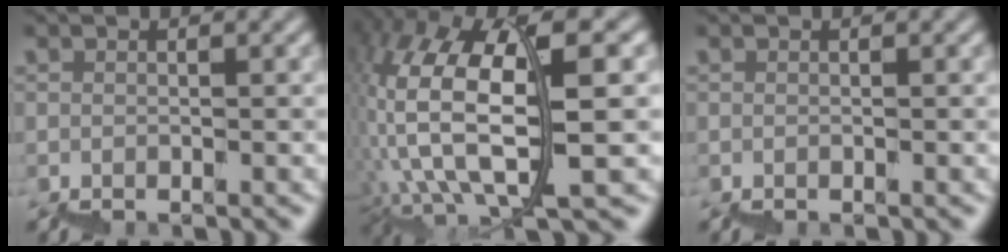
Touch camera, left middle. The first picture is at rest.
{"total": 11.3, "force": [2.4, 4.2, 10.2], "torque": [-0.208, 0.003, 0.056]}
{"total": 0.0}